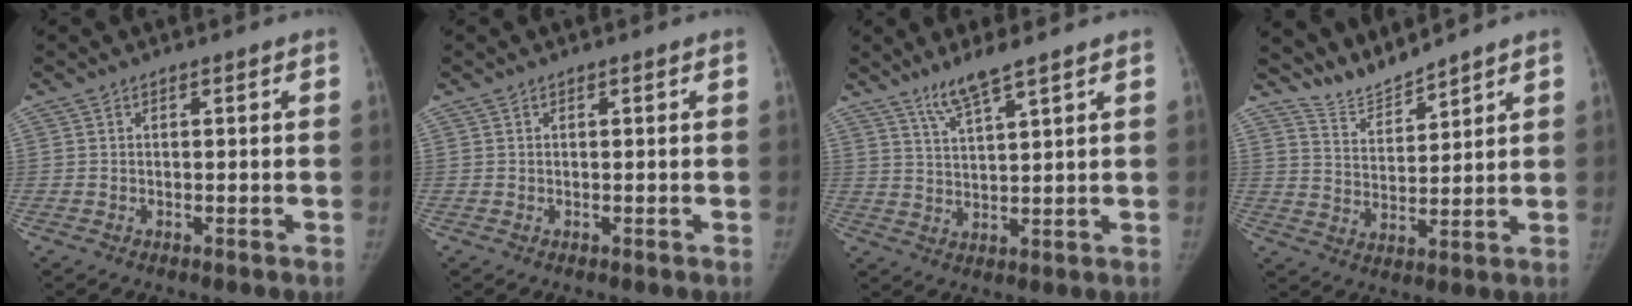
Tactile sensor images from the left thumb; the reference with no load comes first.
{"total": 0.0}
{"total": 5.9, "force": [4.5, 0.2, 3.8], "torque": [-0.076, -0.028, 0.091]}
{"total": 5.6, "force": [5.6, -0.1, 0.0], "torque": [0.004, -0.043, 0.123]}